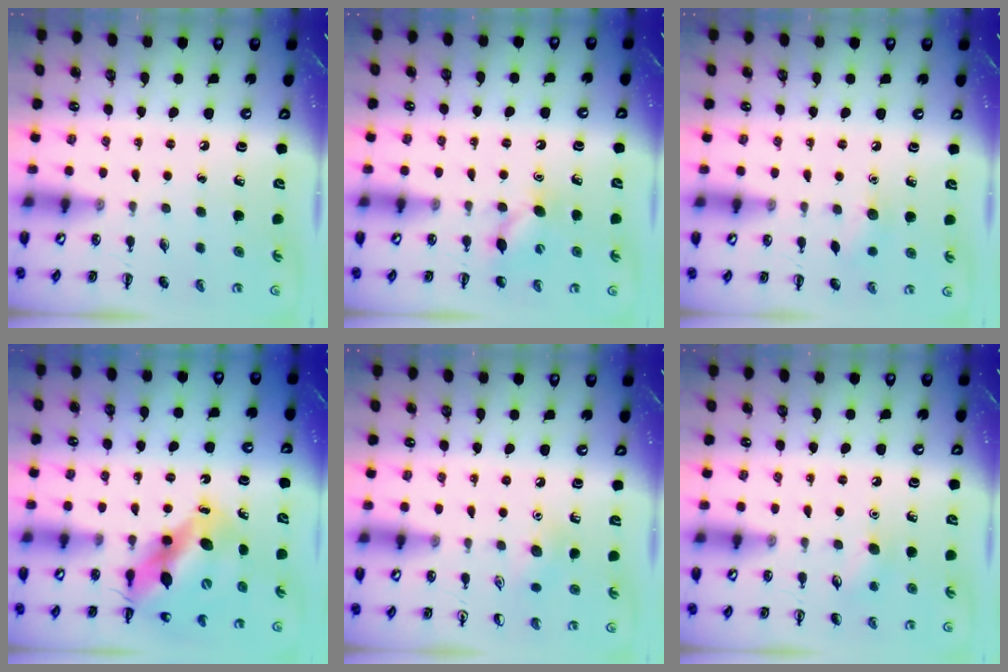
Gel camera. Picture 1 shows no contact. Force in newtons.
{"total": 8.1, "press": 7.9, "slide": 1.4}
{"total": 6.5, "press": 6.3, "slide": 1.8}
{"total": 11.0, "press": 10.7, "slide": 2.5}
{"total": 8.1, "press": 7.8, "slide": 2.0}
{"total": 6.7, "press": 6.4, "slide": 1.9}